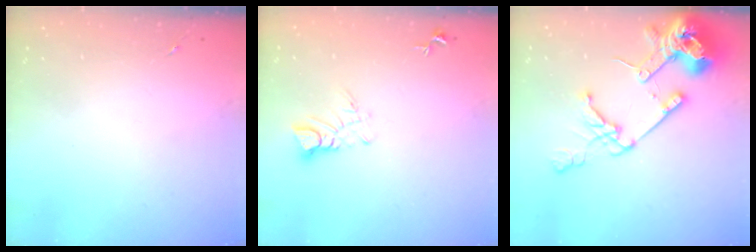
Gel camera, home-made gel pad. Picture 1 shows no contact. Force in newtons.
{"total": 5.0, "press": 5.0, "slide": 0.3}
{"total": 18.6, "press": 18.4, "slide": 2.4}